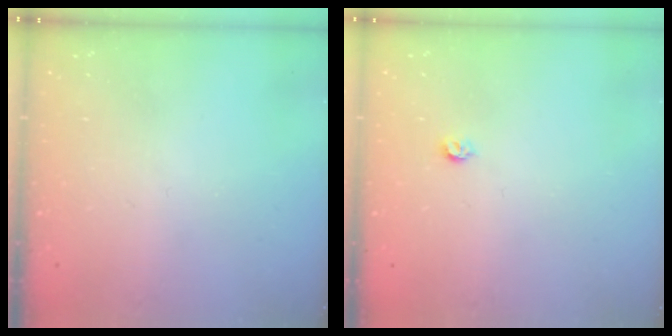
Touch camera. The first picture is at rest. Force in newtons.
{"total": 3.0, "press": 3.0, "slide": 0.5}